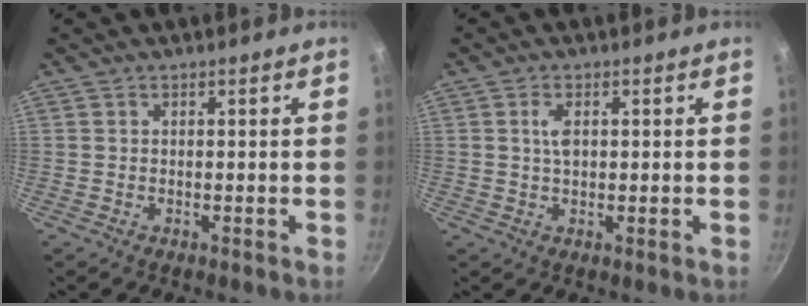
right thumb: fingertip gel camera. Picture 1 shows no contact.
{"total": 2.9, "force": [0.6, 1.5, 2.4], "torque": [-0.043, 0.003, 0.011]}